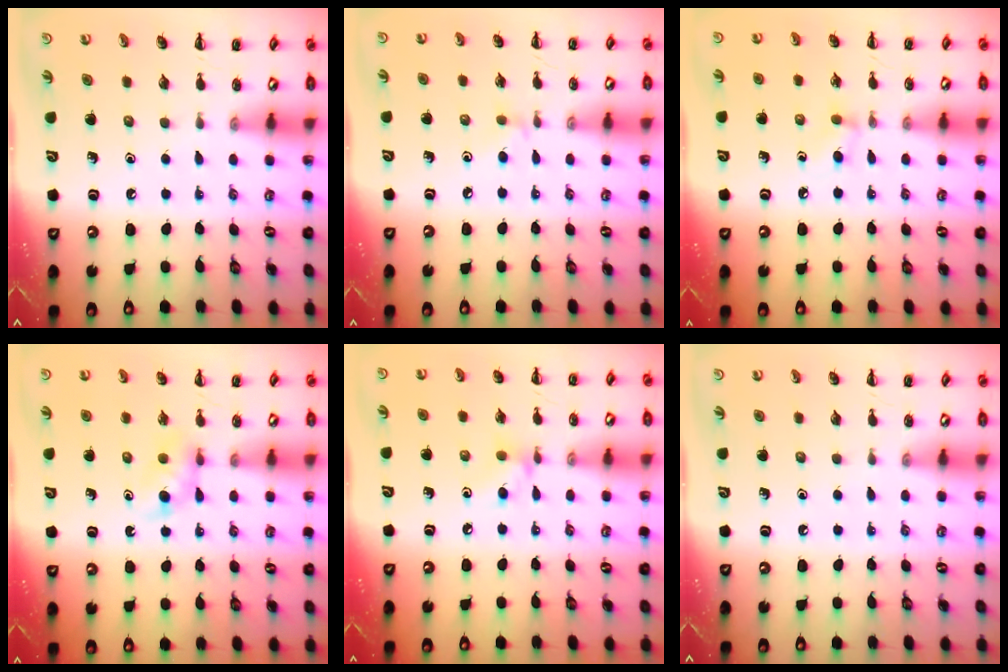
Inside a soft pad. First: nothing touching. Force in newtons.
{"total": 3.7, "press": 3.5, "slide": 1.2}
{"total": 4.1, "press": 3.8, "slide": 1.7}
{"total": 4.6, "press": 4.3, "slide": 1.4}
{"total": 6.5, "press": 6.3, "slide": 1.5}
{"total": 0.0}